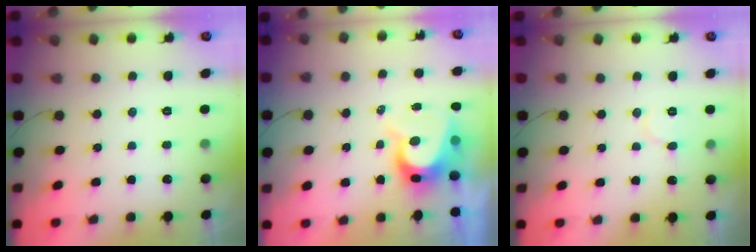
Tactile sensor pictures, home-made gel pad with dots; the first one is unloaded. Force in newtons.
{"total": 8.6, "press": 8.5, "slide": 1.0}
{"total": 5.9, "press": 5.9, "slide": 0.7}